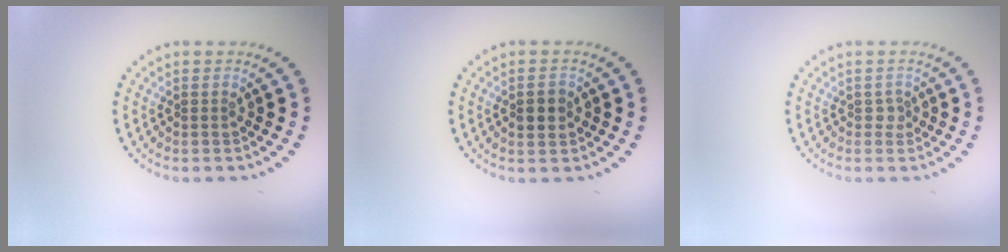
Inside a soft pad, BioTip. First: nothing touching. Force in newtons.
{"total": 2.3, "press": 2.3, "slide": 0.0}
{"total": 1.0, "press": 0.7, "slide": 0.7}